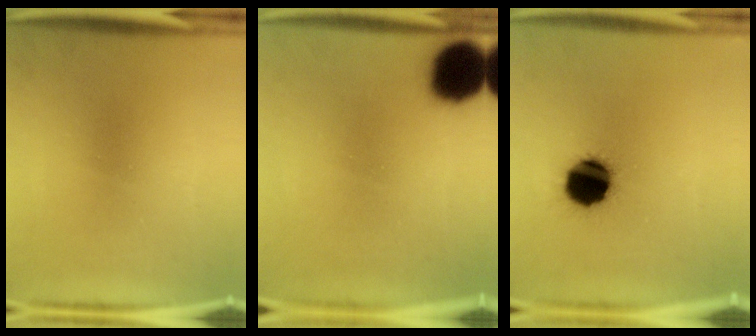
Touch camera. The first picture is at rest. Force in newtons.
{"total": 15.6}
{"total": 14.4}